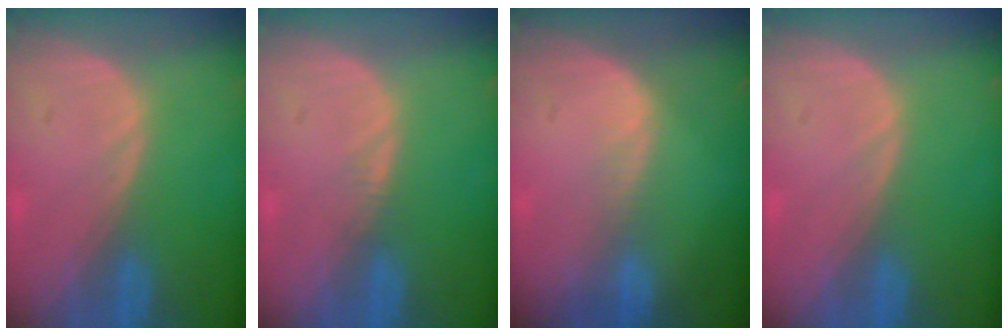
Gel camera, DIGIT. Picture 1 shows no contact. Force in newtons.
{"total": 0.8, "press": 0.8, "slide": 0.1}
{"total": 1.5, "press": 1.0, "slide": 1.1}
{"total": 0.0}